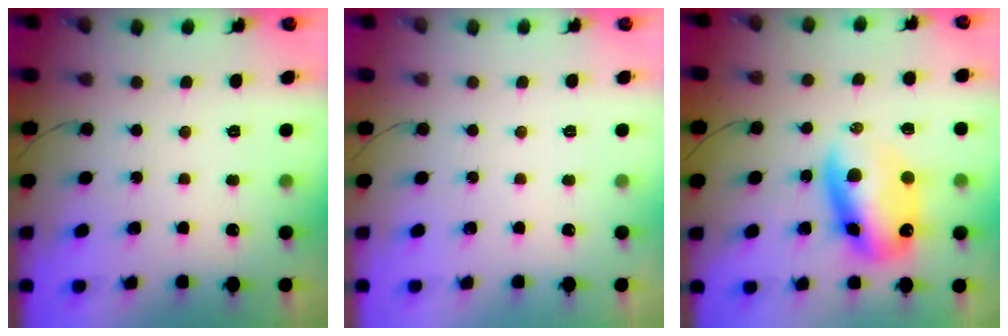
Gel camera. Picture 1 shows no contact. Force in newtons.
{"total": 0.0}
{"total": 12.3, "press": 11.9, "slide": 3.1}